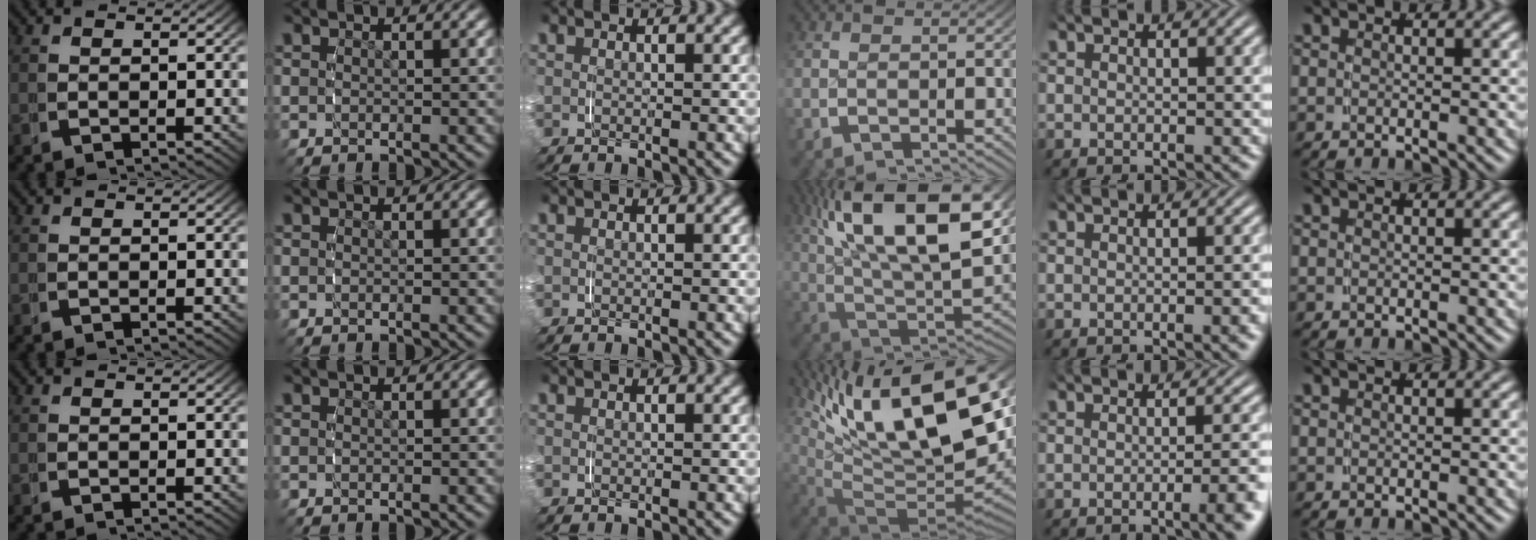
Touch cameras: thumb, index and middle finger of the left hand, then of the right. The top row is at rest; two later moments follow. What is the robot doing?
{"motion": "grasp_and_lifting", "object": "plastic wrap"}